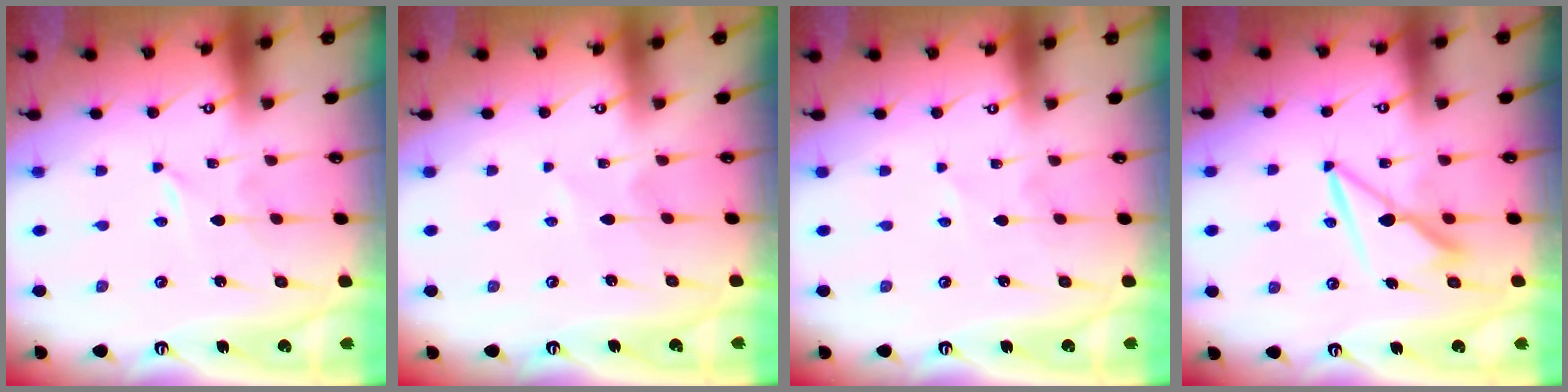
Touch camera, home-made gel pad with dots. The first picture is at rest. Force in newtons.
{"total": 0.6, "press": 0.6, "slide": 0.2}
{"total": 0.9, "press": 0.9, "slide": 0.2}
{"total": 8.0, "press": 7.9, "slide": 0.8}